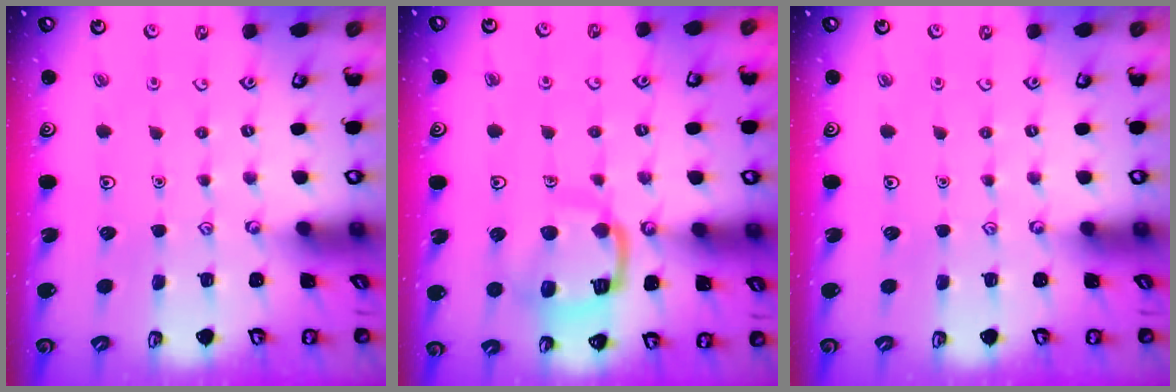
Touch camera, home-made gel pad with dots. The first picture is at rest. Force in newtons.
{"total": 13.2, "press": 13.1, "slide": 1.5}
{"total": 0.0}